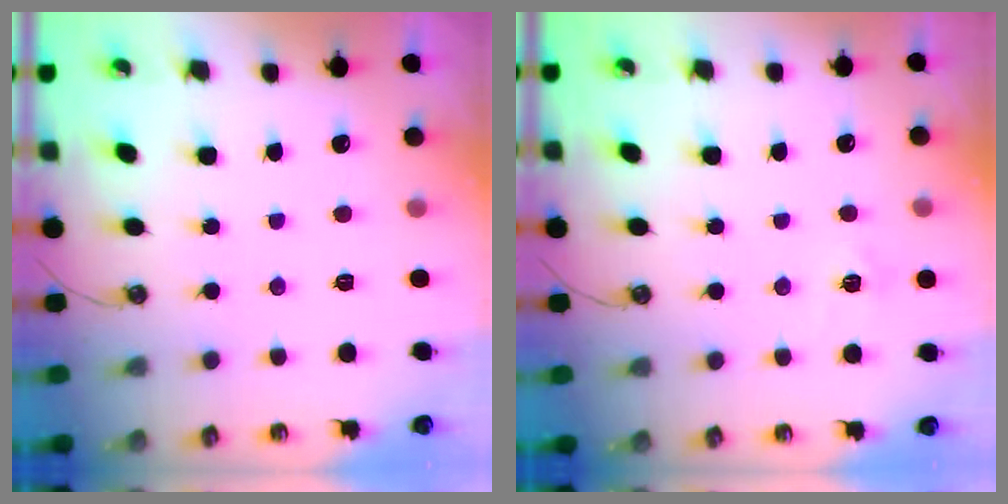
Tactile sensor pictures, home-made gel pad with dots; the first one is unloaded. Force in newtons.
{"total": 4.0, "press": 4.0, "slide": 0.5}